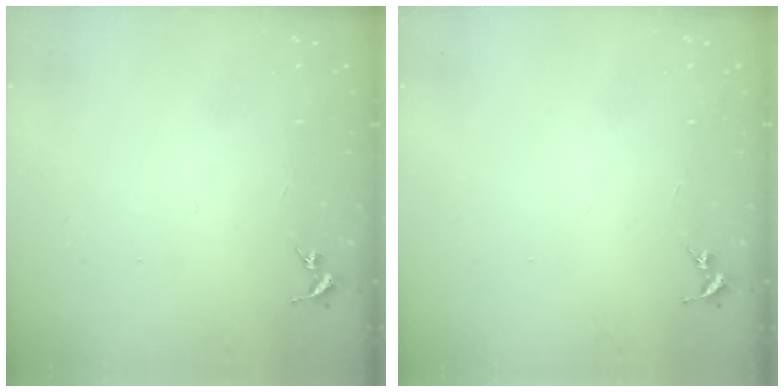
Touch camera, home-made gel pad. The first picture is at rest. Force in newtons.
{"total": 0.0}